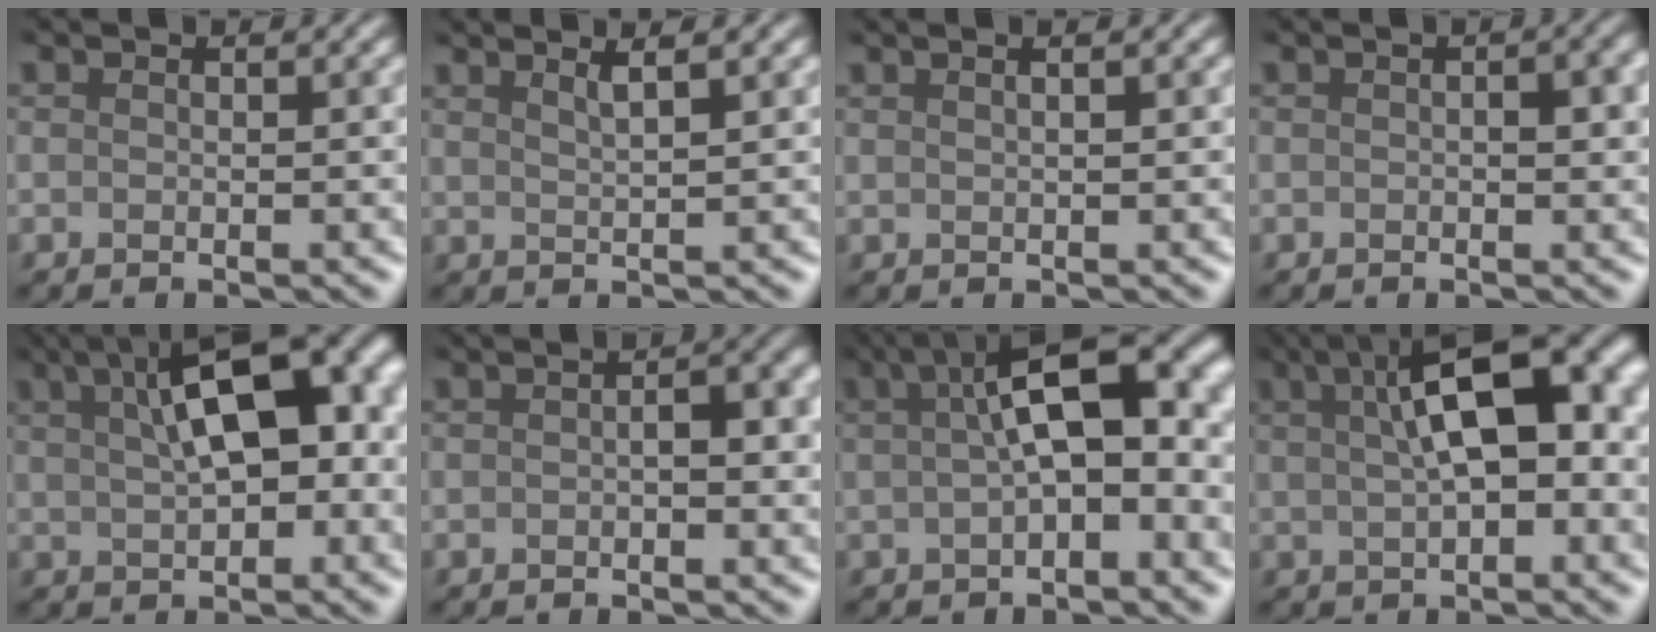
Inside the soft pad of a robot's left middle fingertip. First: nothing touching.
{"total": 2.6, "force": [2.3, 0.5, 1.1], "torque": [0.000, 0.015, 0.007]}
{"total": 2.0, "force": [1.4, 0.9, 1.1], "torque": [0.008, 0.005, -0.002]}
{"total": 1.1, "force": [0.3, 0.3, 1.0], "torque": [-0.015, 0.002, 0.005]}
{"total": 10.9, "force": [3.6, 4.1, 9.5], "torque": [-0.120, 0.027, 0.045]}
{"total": 1.8, "force": [0.1, 0.4, 1.8], "torque": [-0.029, 0.005, 0.000]}
{"total": 9.6, "force": [1.8, 3.3, 8.9], "torque": [-0.121, 0.028, 0.020]}
{"total": 10.0, "force": [2.8, 3.5, 8.9], "torque": [-0.105, 0.029, 0.033]}